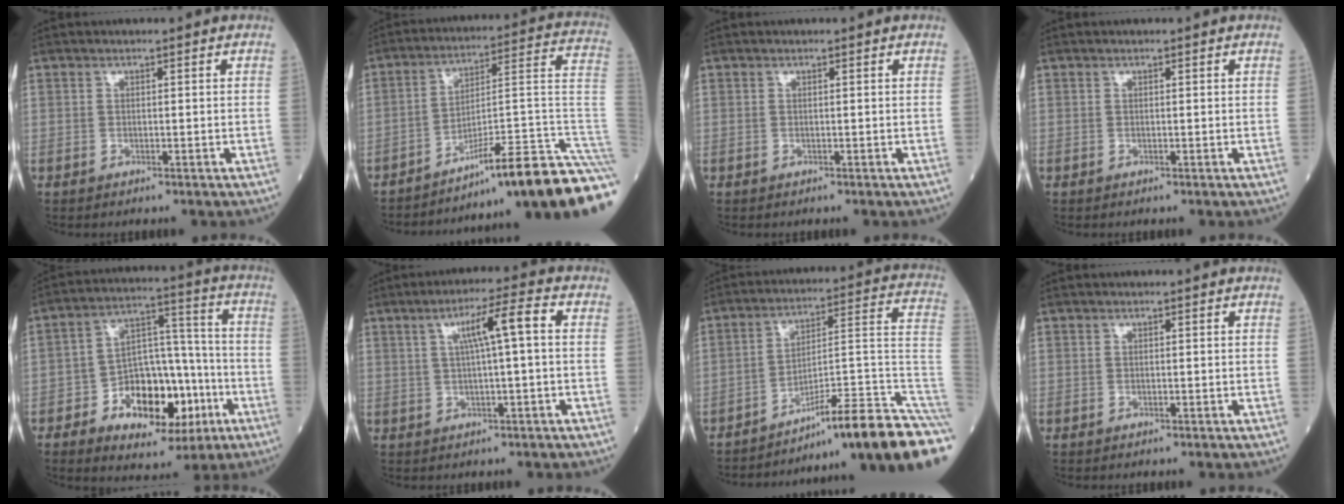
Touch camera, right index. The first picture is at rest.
{"total": 21.2, "force": [-15.4, -0.9, 14.6], "torque": [-0.112, 0.029, -0.233]}
{"total": 0.0}
{"total": 0.0}
{"total": 14.6, "force": [-5.5, 8.1, 10.8], "torque": [-0.172, 0.027, -0.082]}
{"total": 6.5, "force": [1.2, 0.0, 6.4], "torque": [-0.111, 0.015, 0.021]}
{"total": 19.1, "force": [-13.8, -1.0, 13.1], "torque": [-0.111, 0.043, -0.208]}
{"total": 0.0}